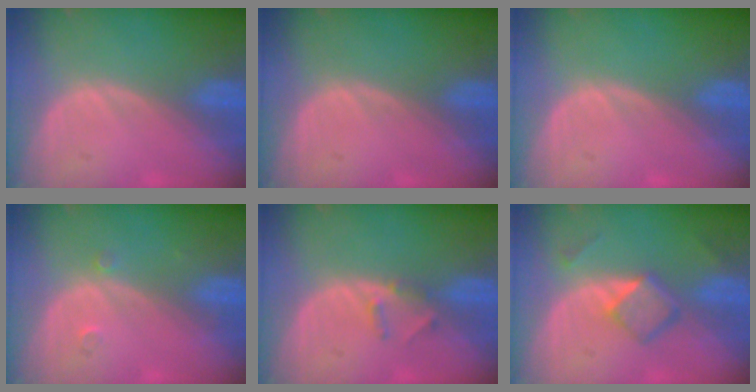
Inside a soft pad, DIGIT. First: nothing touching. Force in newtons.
{"total": 0.0}
{"total": 0.0}
{"total": 1.2, "press": 1.0, "slide": 0.7}
{"total": 1.9, "press": 1.7, "slide": 0.9}
{"total": 4.9, "press": 4.6, "slide": 1.8}